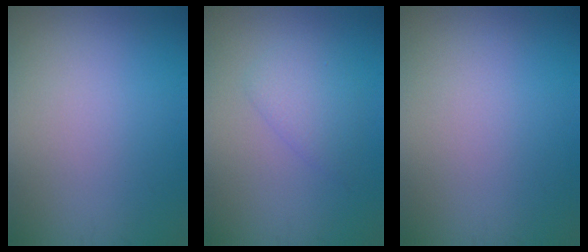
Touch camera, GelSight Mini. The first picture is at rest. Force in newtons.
{"total": 2.2, "press": 2.2, "slide": 0.2}
{"total": 0.0}